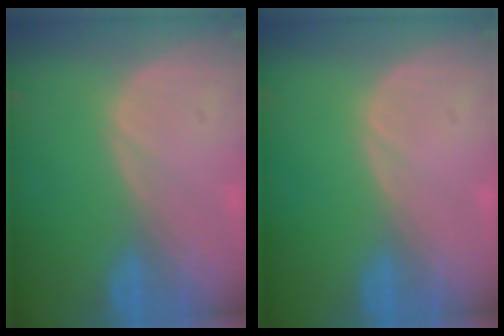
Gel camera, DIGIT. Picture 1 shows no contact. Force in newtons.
{"total": 0.0}